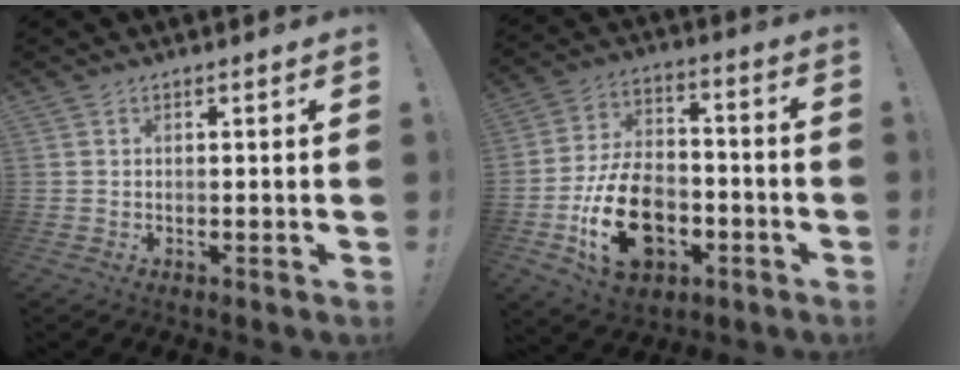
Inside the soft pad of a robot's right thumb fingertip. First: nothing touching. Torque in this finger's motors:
{"motor_torque": [2.11, 2.24, 1.35, -1.42, 0.06]}